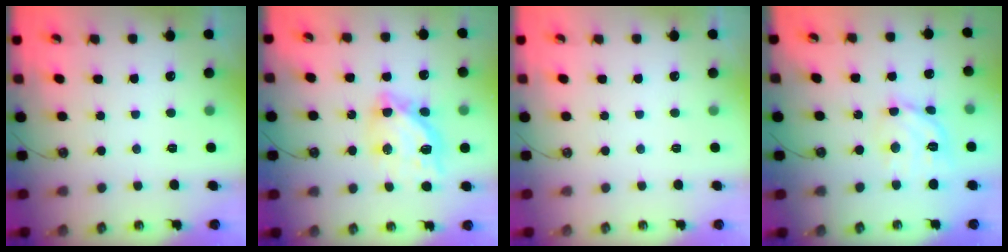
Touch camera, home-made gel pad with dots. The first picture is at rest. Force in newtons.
{"total": 13.2, "press": 13.2, "slide": 1.2}
{"total": 0.0}
{"total": 12.5, "press": 12.4, "slide": 1.1}